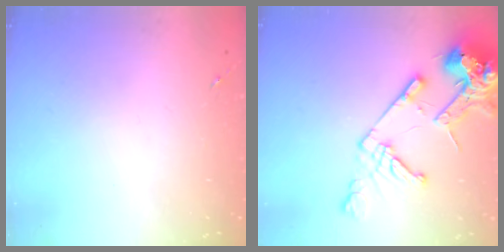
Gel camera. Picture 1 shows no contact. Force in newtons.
{"total": 16.9, "press": 16.7, "slide": 2.4}